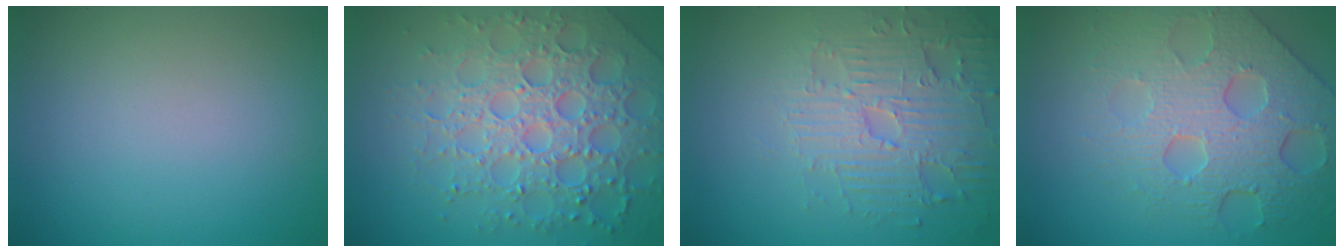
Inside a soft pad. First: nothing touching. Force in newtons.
{"total": 7.3, "press": 7.1, "slide": 1.6}
{"total": 4.5, "press": 4.1, "slide": 1.8}
{"total": 6.8, "press": 5.4, "slide": 4.2}